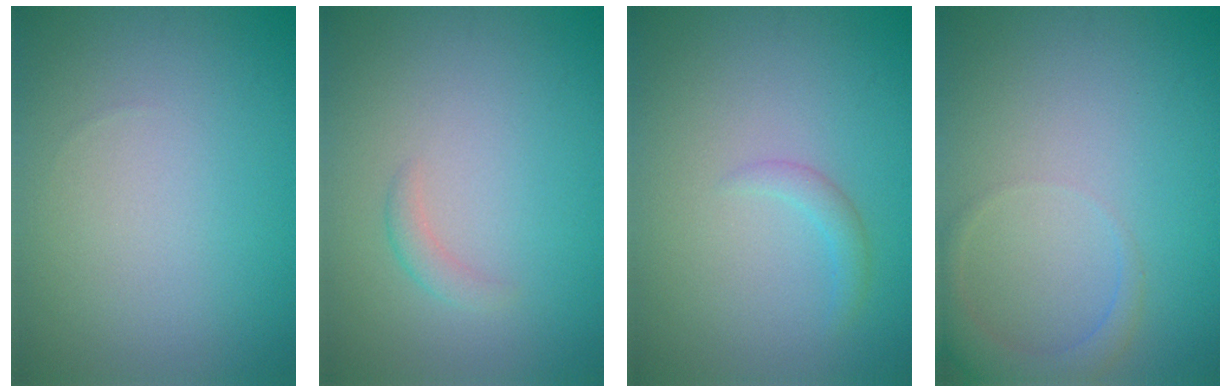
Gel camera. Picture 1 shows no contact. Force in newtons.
{"total": 1.1, "press": 1.1, "slide": 0.0}
{"total": 1.2, "press": 1.2, "slide": 0.1}
{"total": 2.6, "press": 2.6, "slide": 0.2}